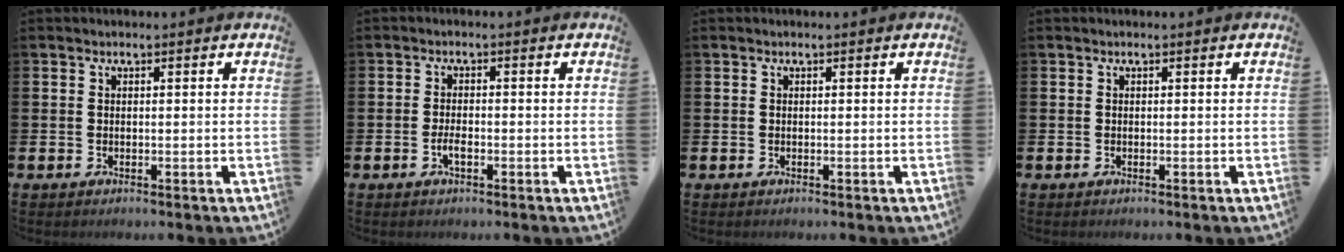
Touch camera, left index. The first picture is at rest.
{"total": 1.9, "force": [-0.7, 0.8, 1.6], "torque": [-0.032, 0.001, -0.013]}
{"total": 0.0}
{"total": 0.0}